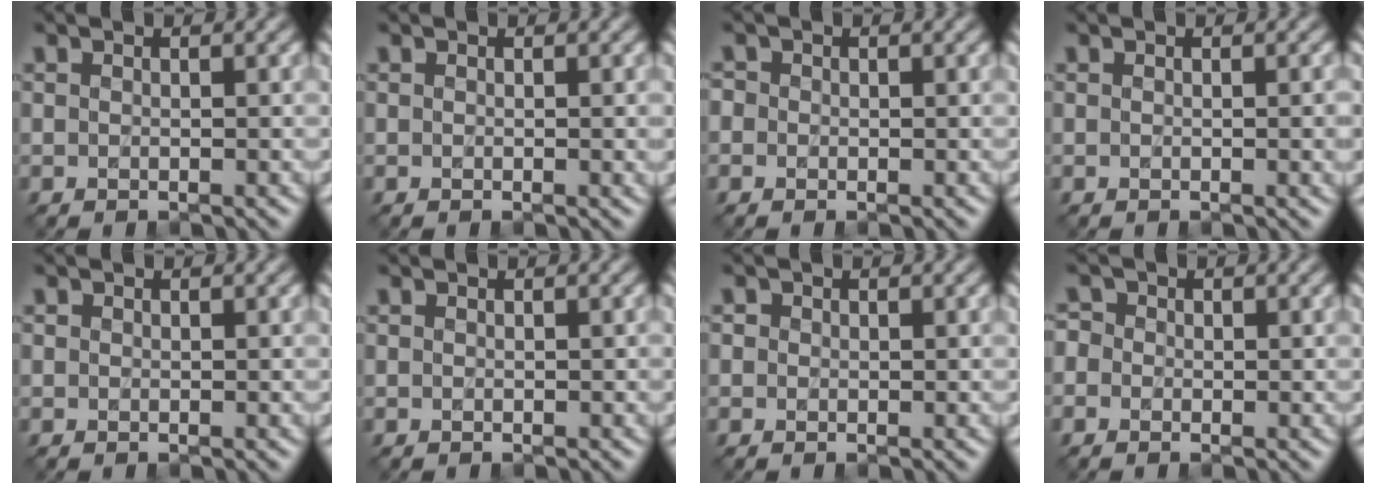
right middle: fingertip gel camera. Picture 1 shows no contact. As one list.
[{"total": 0.6, "force": [0.0, 0.1, 0.6], "torque": [-0.007, -0.001, 0.000]}, {"total": 0.9, "force": [0.0, 0.9, 0.2], "torque": [-0.002, -0.002, -0.006]}, {"total": 1.1, "force": [0.0, 0.2, 1.1], "torque": [-0.014, -0.001, -0.001]}, {"total": 0.0}, {"total": 0.0}, {"total": 0.6, "force": [0.2, 0.6, 0.1], "torque": [0.002, -0.002, -0.002]}, {"total": 1.6, "force": [0.1, 1.5, 0.5], "torque": [-0.001, 0.005, -0.016]}]